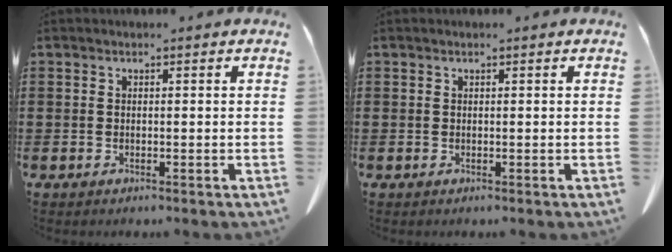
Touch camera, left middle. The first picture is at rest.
{"total": 0.0}